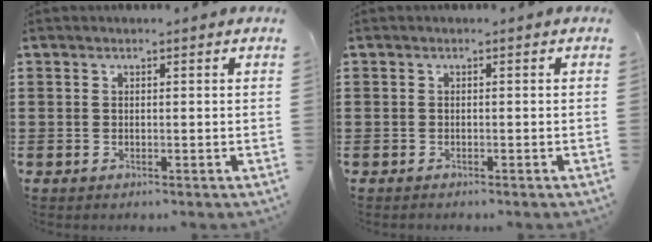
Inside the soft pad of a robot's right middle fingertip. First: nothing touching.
{"total": 0.5, "force": [-0.5, 0.1, 0.0], "torque": [0.000, 0.000, -0.011]}